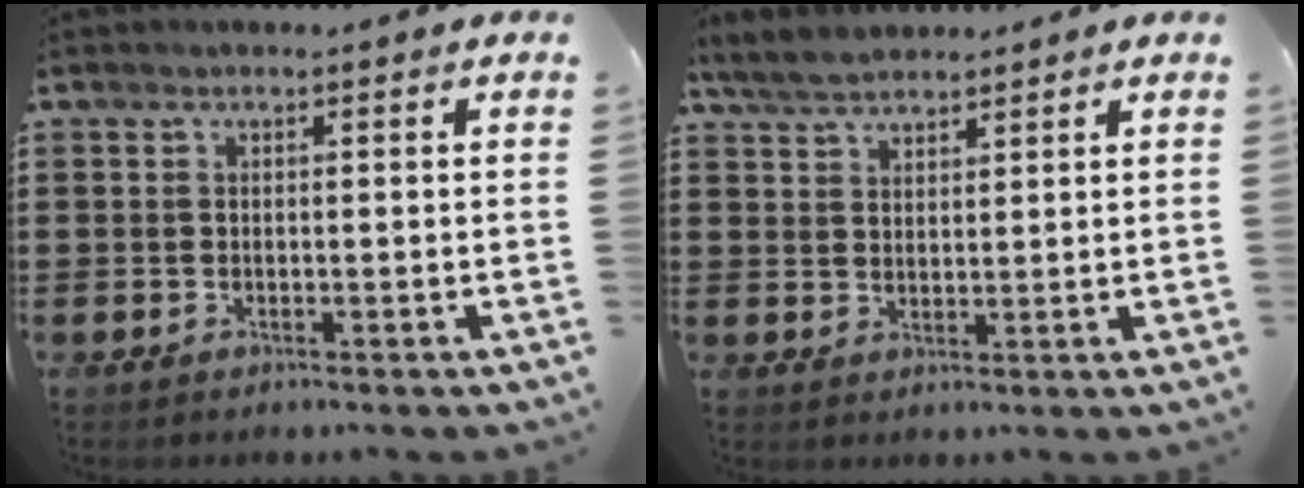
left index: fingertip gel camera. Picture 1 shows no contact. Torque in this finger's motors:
{"motor_torque": [0.07, 0.04, 0.26, 0.03]}